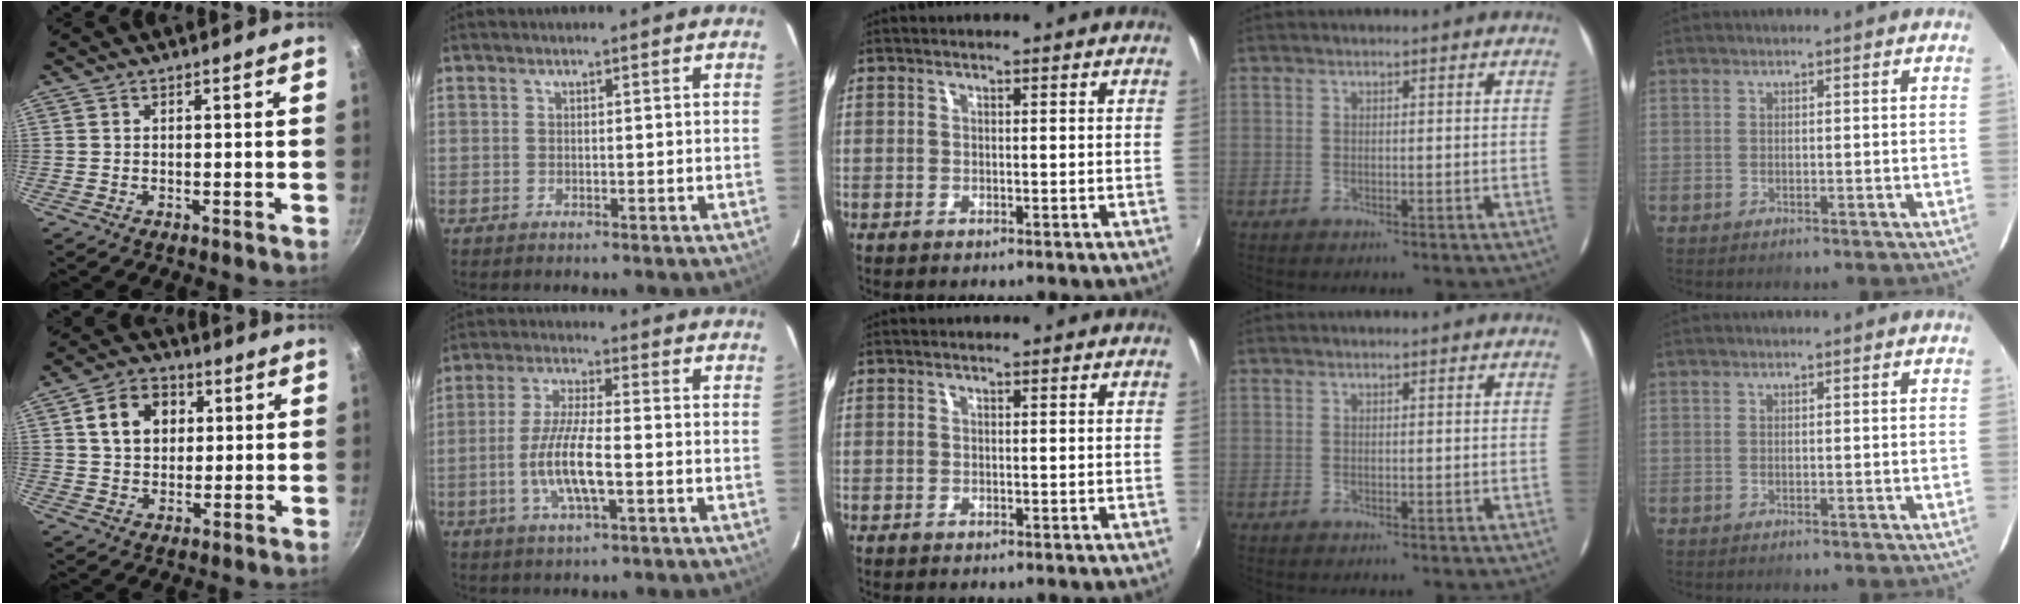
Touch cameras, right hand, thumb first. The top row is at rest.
{"thumb": {"total": 10.1, "force": [2.8, 7.8, 5.8], "torque": [-0.077, 0.009, 0.039]}, "index": {"total": 9.5, "force": [-2.6, 2.0, 9.0], "torque": [-0.179, -0.006, -0.050]}}